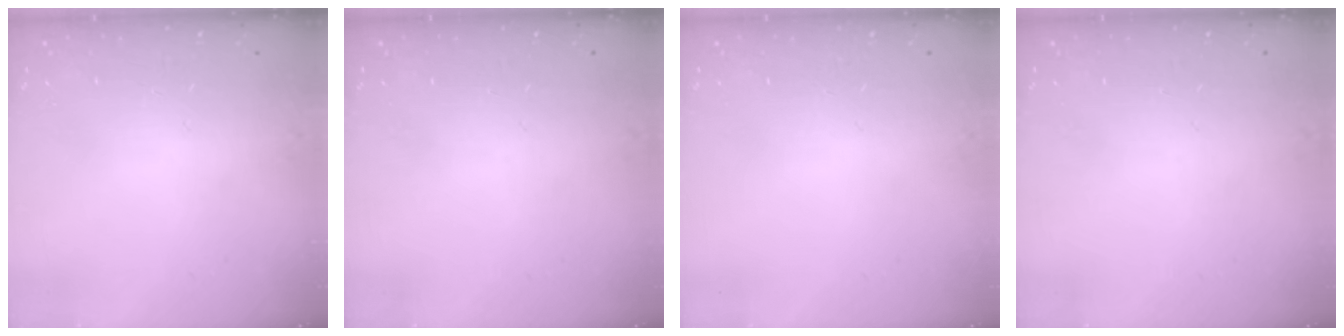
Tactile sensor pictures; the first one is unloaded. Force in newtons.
{"total": 0.0}
{"total": 0.0}
{"total": 0.0}